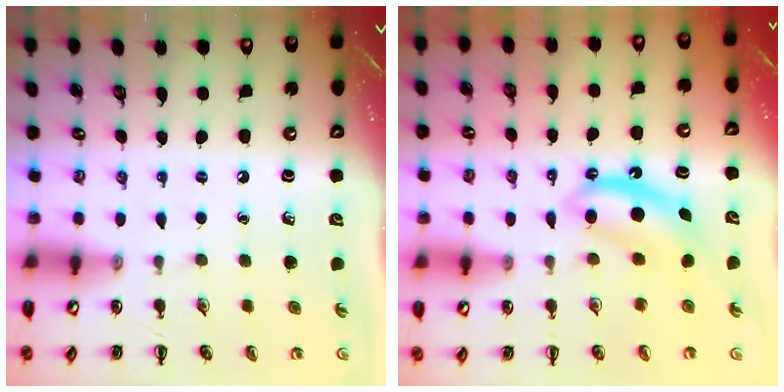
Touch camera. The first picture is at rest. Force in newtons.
{"total": 6.1, "press": 6.1, "slide": 0.7}